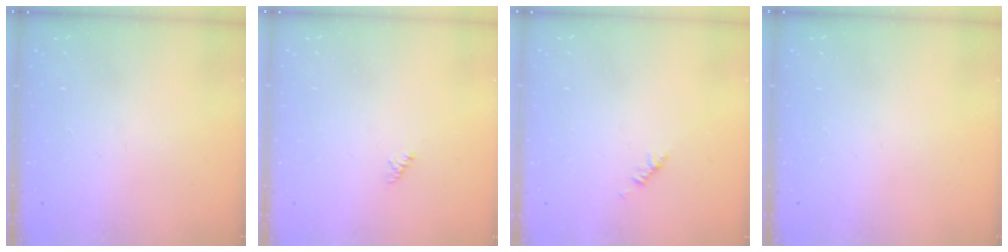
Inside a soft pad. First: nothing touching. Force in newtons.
{"total": 1.1, "press": 1.1, "slide": 0.3}
{"total": 1.9, "press": 1.8, "slide": 0.6}
{"total": 0.0}